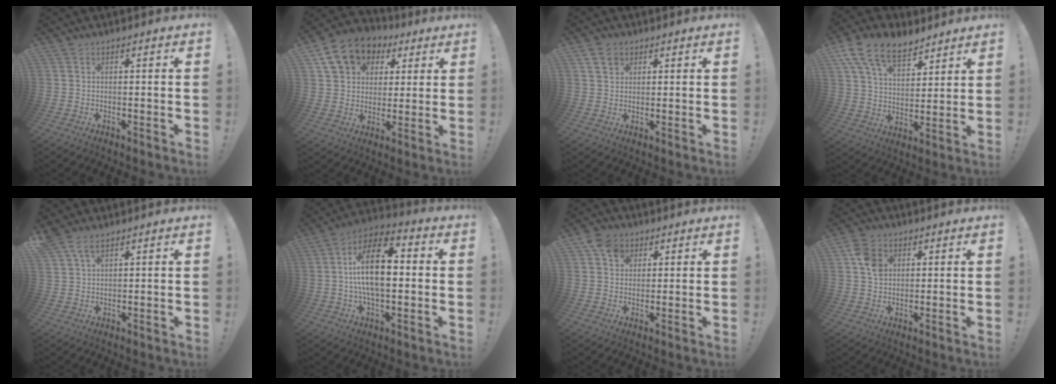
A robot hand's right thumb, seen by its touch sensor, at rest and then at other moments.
{"total": 13.5, "force": [6.5, 10.5, 5.5], "torque": [-0.085, -0.031, 0.128]}
{"total": 4.9, "force": [2.7, 3.6, 2.0], "torque": [-0.027, -0.004, 0.051]}
{"total": 14.7, "force": [9.5, 8.3, 7.5], "torque": [-0.141, -0.048, 0.181]}
{"total": 4.7, "force": [3.4, 1.8, 2.6], "torque": [-0.050, -0.016, 0.066]}
{"total": 17.1, "force": [0.5, 9.0, 14.6], "torque": [-0.254, 0.015, 0.002]}
{"total": 6.9, "force": [3.1, 5.5, 2.8], "torque": [-0.041, -0.006, 0.061]}
{"total": 7.4, "force": [2.2, 5.7, 4.2], "torque": [-0.067, 0.004, 0.044]}